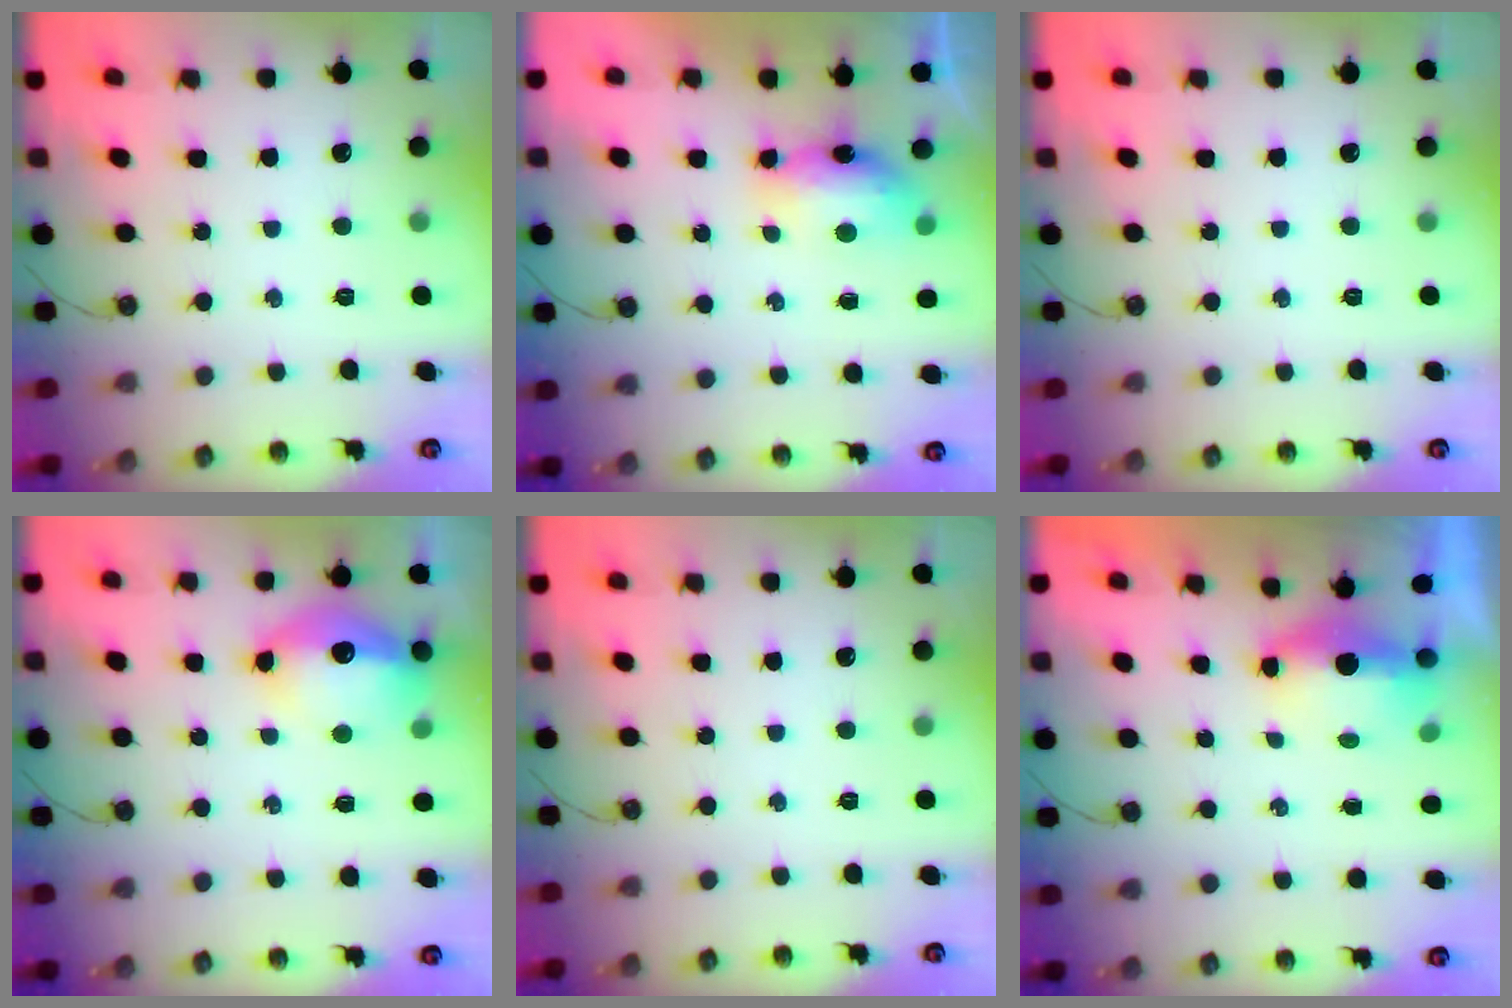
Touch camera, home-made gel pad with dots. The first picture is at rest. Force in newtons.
{"total": 15.8, "press": 9.7, "slide": 12.5}
{"total": 0.0}
{"total": 13.4, "press": 13.3, "slide": 1.5}
{"total": 0.0}
{"total": 5.3, "press": 5.2, "slide": 1.2}